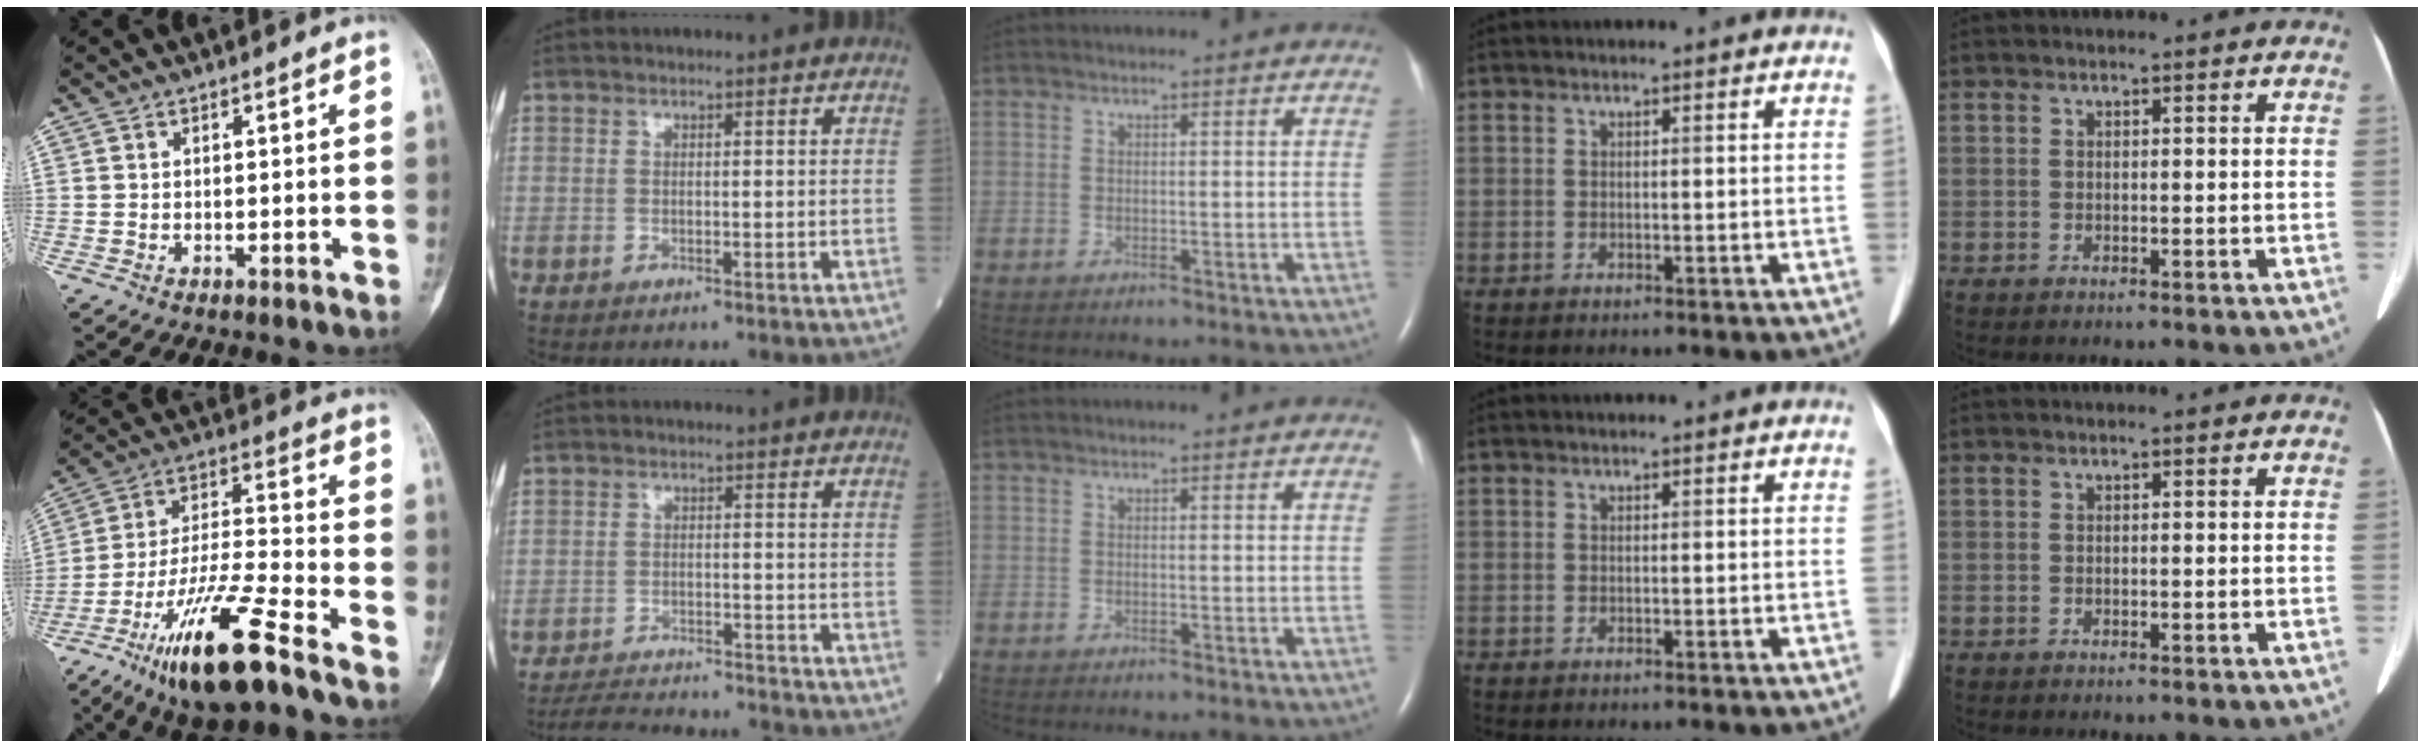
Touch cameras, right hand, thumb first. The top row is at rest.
{"thumb": {"total": 18.4, "force": [-11.7, 3.0, 13.9], "torque": [-0.271, 0.057, -0.210]}, "index": {"total": 10.2, "force": [-9.8, 1.5, 2.1], "torque": [-0.034, 0.002, -0.145]}}